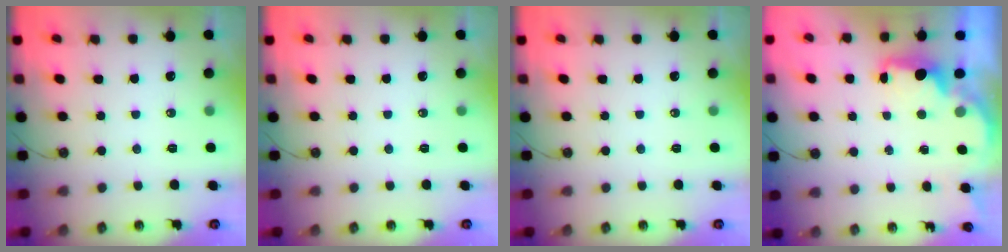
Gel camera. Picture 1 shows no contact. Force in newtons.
{"total": 0.0}
{"total": 0.0}
{"total": 2.5, "press": 2.3, "slide": 0.8}